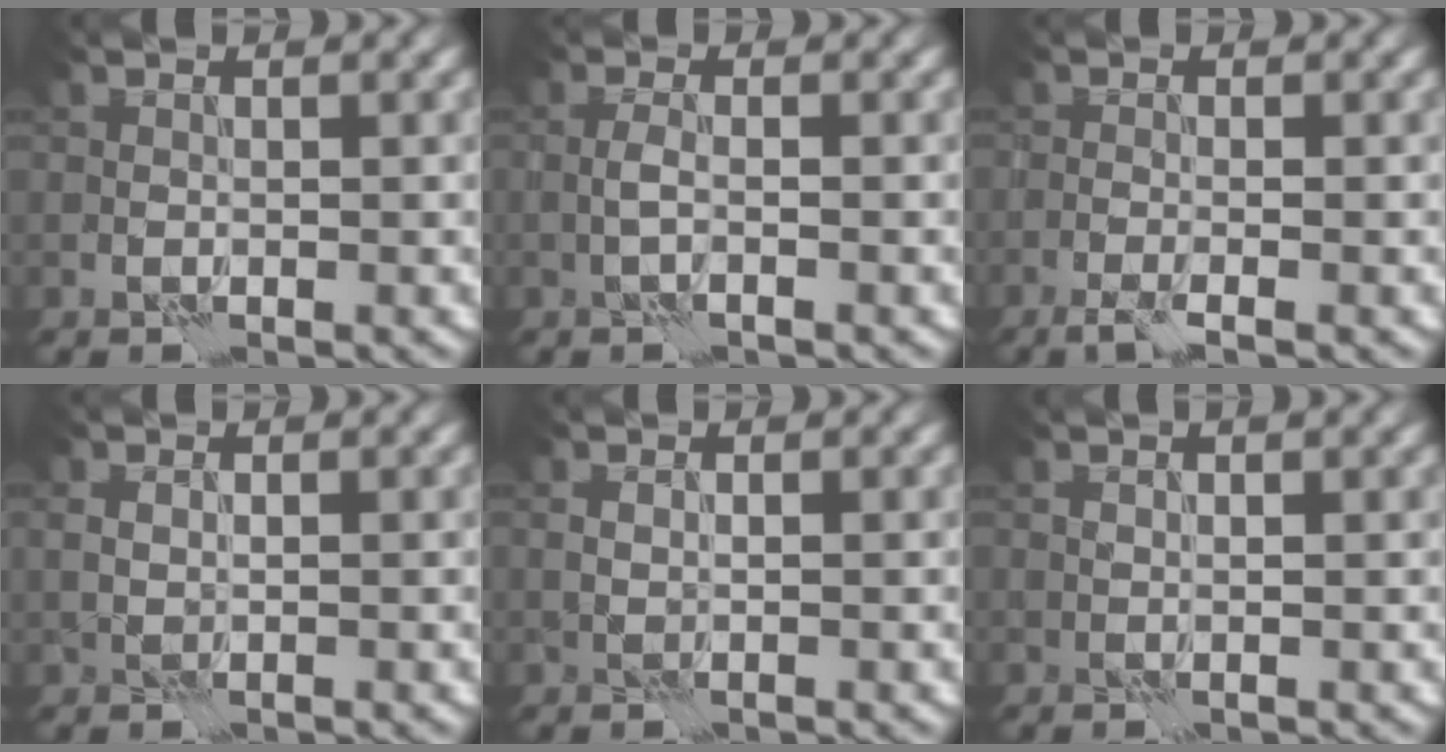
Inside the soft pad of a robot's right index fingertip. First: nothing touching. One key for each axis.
{"total": 0.8, "fx": 0.1, "fy": -0.6, "fz": 0.5, "tx": -0.015, "ty": 0.002, "tz": 0.001}
{"total": 1.7, "fx": -1.2, "fy": -0.2, "fz": 1.2, "tx": -0.028, "ty": -0.004, "tz": -0.027}
{"total": 0.6, "fx": 0.6, "fy": 0.1, "fz": 0.1, "tx": -0.003, "ty": -0.004, "tz": 0.016}
{"total": 0.6, "fx": 0.5, "fy": -0.3, "fz": -0.1, "tx": 0.000, "ty": -0.003, "tz": 0.012}
{"total": 1.3, "fx": 1.2, "fy": -0.6, "fz": 0.2, "tx": -0.004, "ty": -0.002, "tz": 0.021}